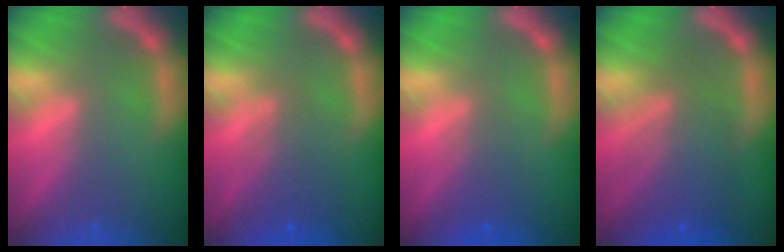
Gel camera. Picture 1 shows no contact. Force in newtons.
{"total": 3.6}
{"total": 2.5}
{"total": 7.1}